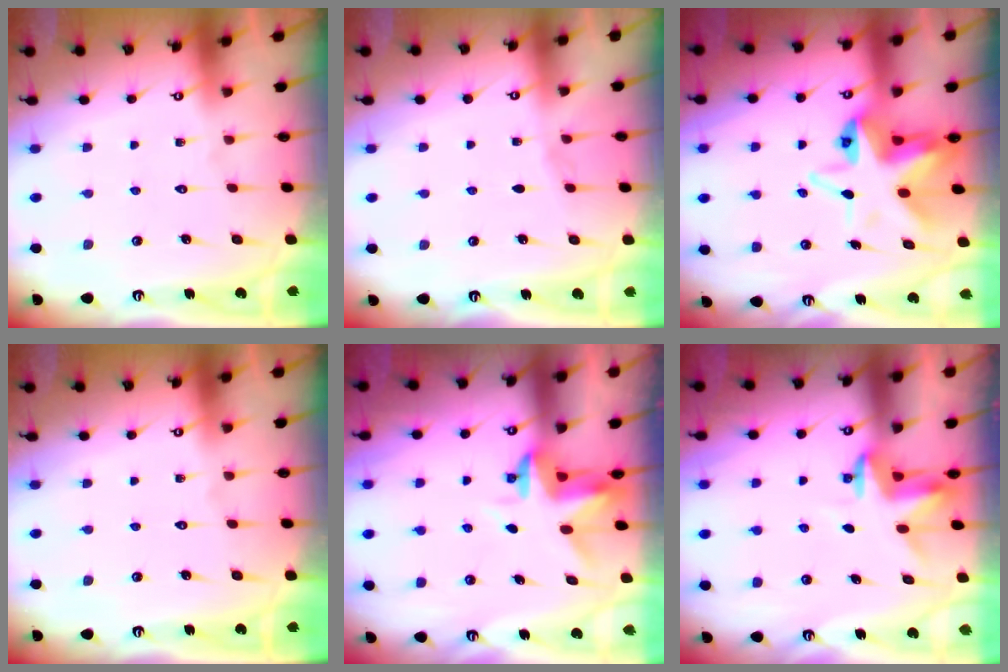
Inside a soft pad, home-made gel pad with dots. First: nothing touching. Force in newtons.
{"total": 3.1, "press": 3.1, "slide": 0.5}
{"total": 9.9, "press": 9.8, "slide": 1.1}
{"total": 0.0}
{"total": 3.6, "press": 3.6, "slide": 0.3}
{"total": 3.8, "press": 3.8, "slide": 0.2}